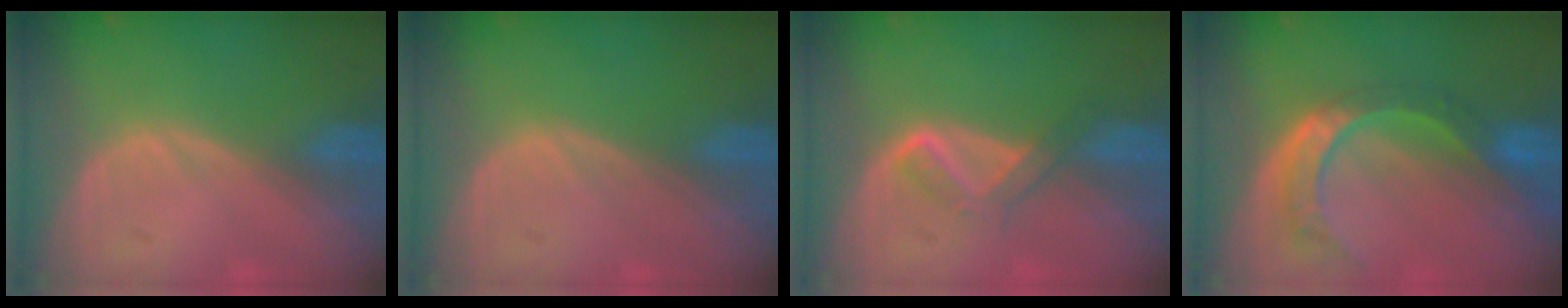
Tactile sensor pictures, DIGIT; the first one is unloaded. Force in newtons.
{"total": 0.0}
{"total": 3.5, "press": 3.4, "slide": 0.6}
{"total": 8.8, "press": 7.3, "slide": 5.0}